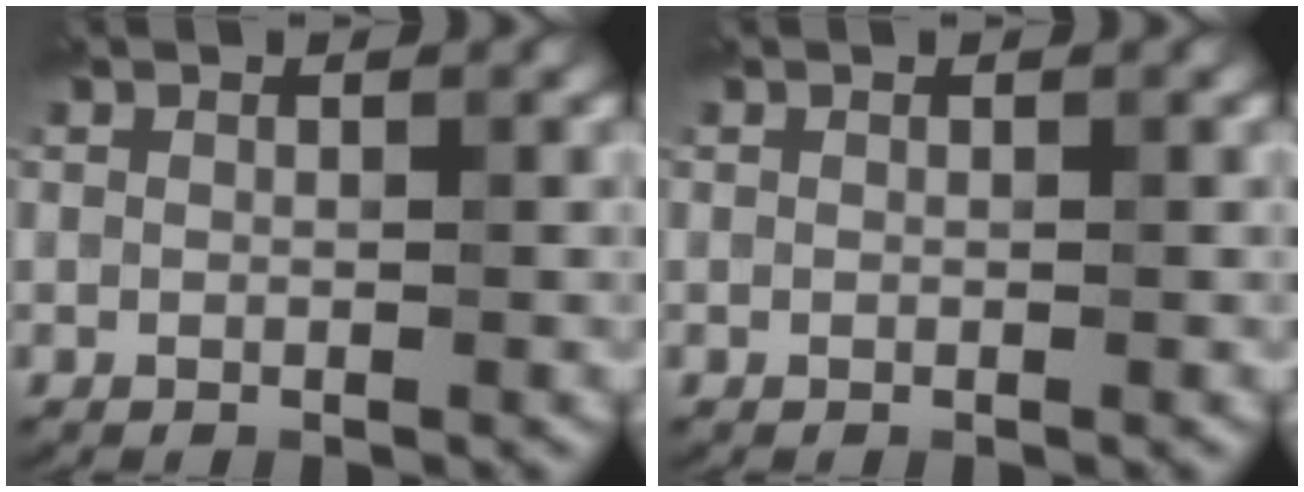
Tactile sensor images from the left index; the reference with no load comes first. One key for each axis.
{"total": 0.0}